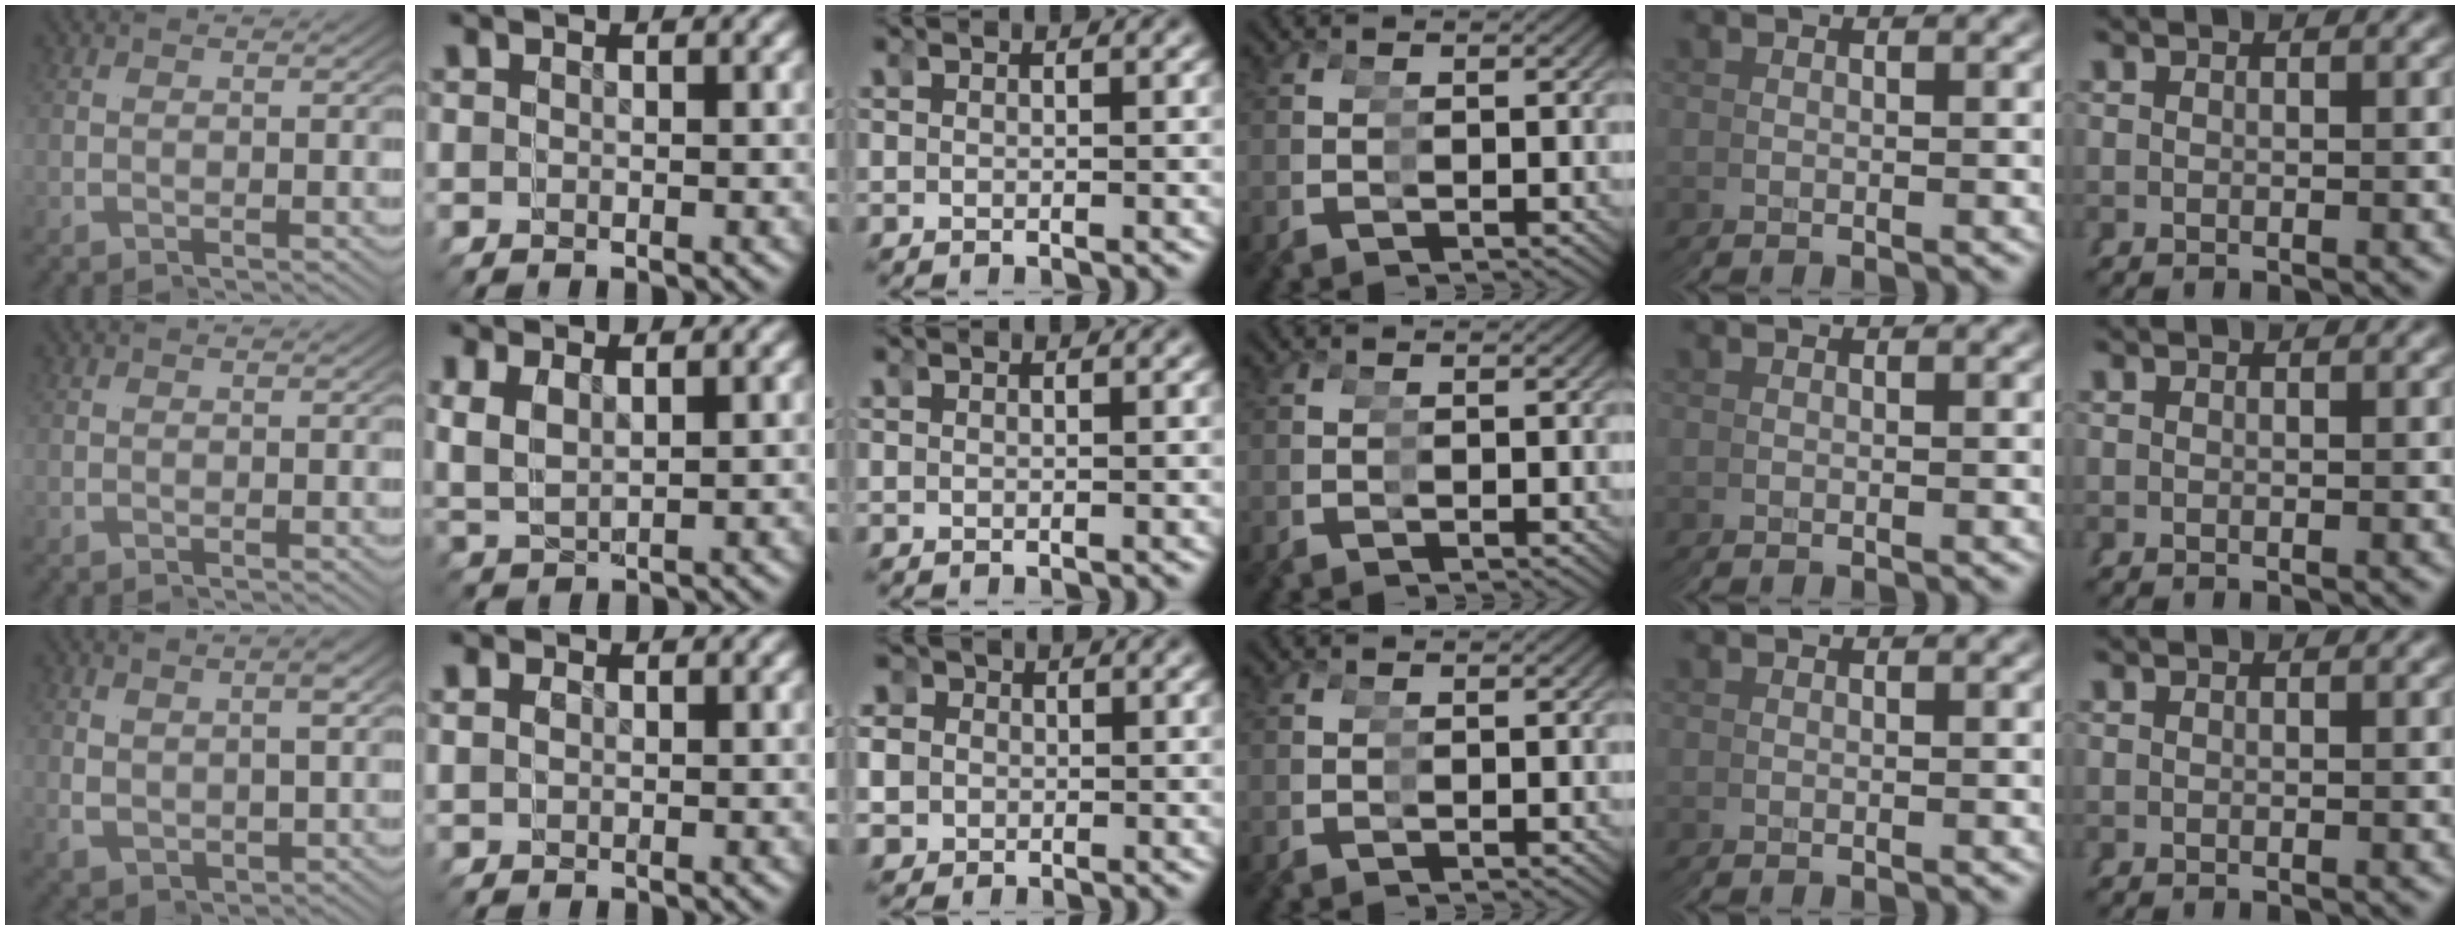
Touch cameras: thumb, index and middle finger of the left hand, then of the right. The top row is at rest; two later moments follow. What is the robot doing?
{"motion": "grasp_and_lifting", "object": "hoodie"}